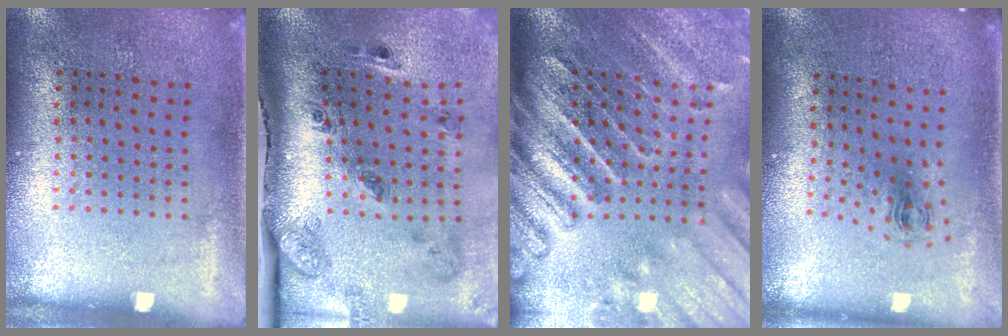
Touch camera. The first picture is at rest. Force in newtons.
{"total": 3.4, "press": 2.1, "slide": 2.6}
{"total": 4.2, "press": 3.6, "slide": 2.3}
{"total": 0.8, "press": 0.4, "slide": 0.7}